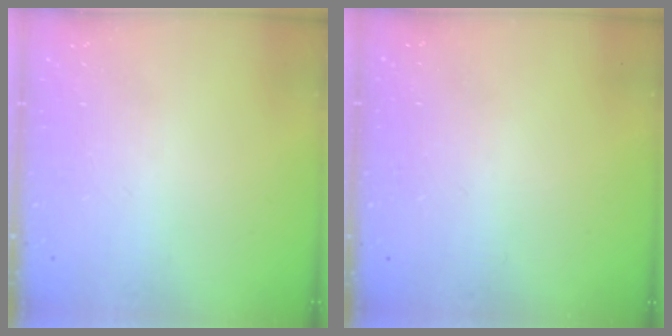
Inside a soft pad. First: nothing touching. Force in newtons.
{"total": 3.2, "press": 3.2, "slide": 0.1}